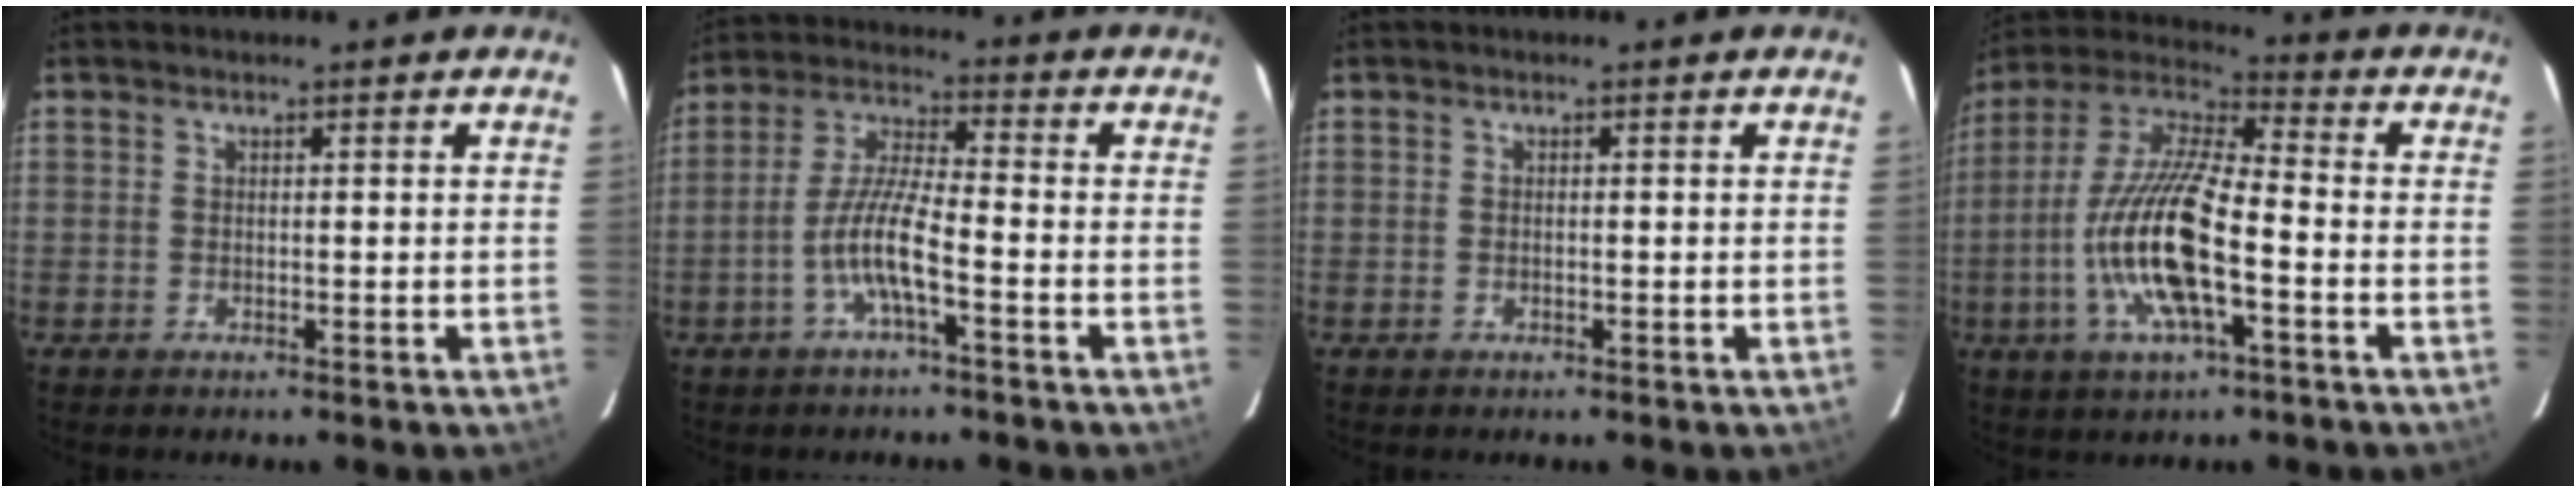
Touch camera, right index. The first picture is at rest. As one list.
[{"total": 8.1, "force": [-3.5, 0.8, 7.3], "torque": [-0.156, 0.006, -0.069]}, {"total": 0.5, "force": [-0.2, 0.1, 0.5], "torque": [-0.009, 0.001, -0.005]}, {"total": 17.5, "force": [-5.0, 4.6, 16.1], "torque": [-0.326, -0.008, -0.103]}]